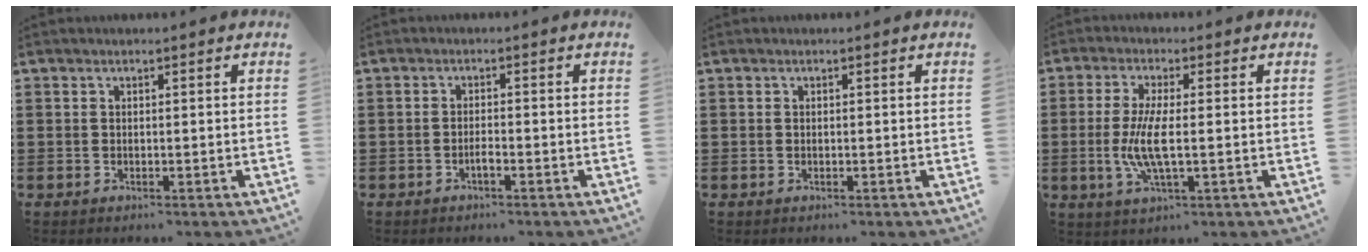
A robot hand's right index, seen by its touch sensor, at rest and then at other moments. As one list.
[{"total": 1.4, "force": [-0.8, 0.1, 1.1], "torque": [-0.023, -0.004, -0.014]}, {"total": 0.0}, {"total": 6.5, "force": [-0.9, 1.4, 6.3], "torque": [-0.139, -0.012, -0.024]}]